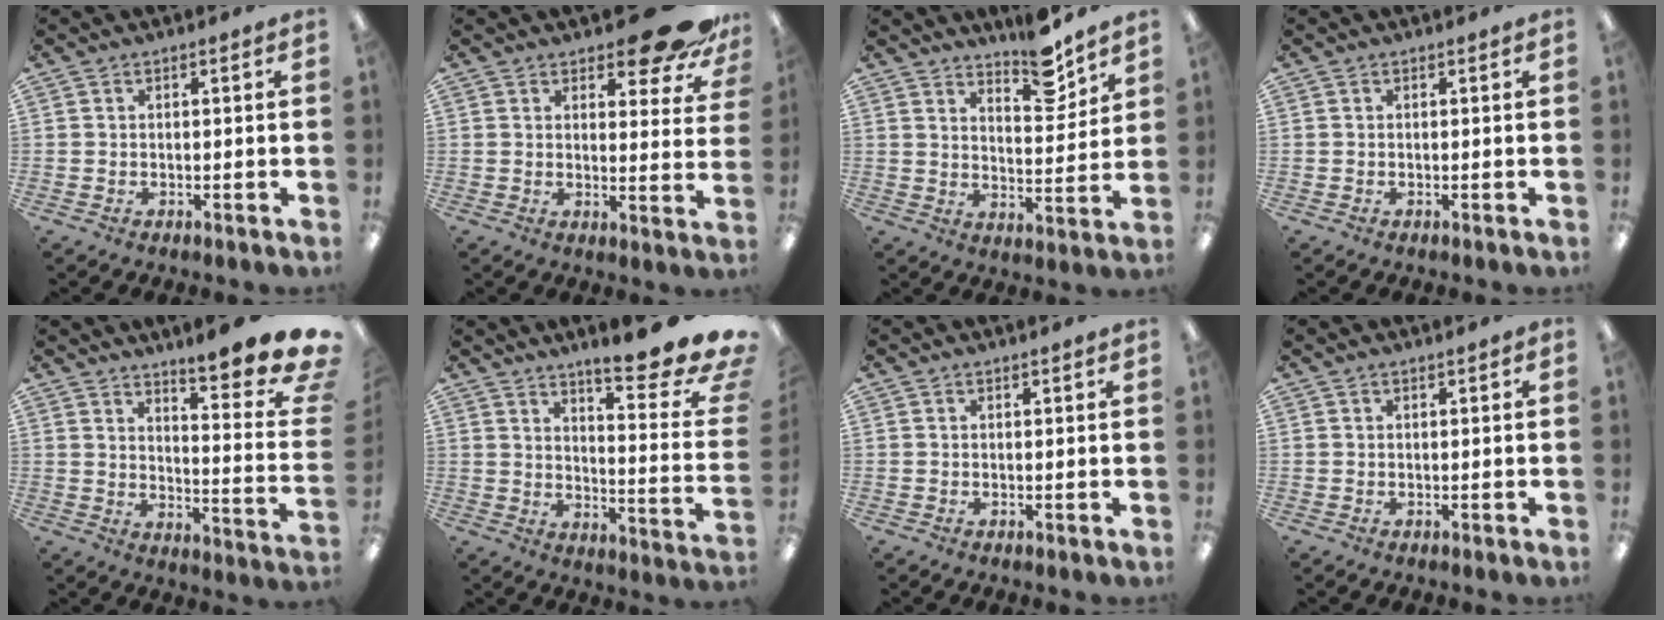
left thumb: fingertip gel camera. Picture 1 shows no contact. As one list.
[{"total": 14.2, "force": [9.9, 5.1, 8.9], "torque": [-0.106, -0.067, 0.164]}, {"total": 9.9, "force": [8.1, 3.3, 4.6], "torque": [-0.043, -0.062, 0.137]}, {"total": 0.0}, {"total": 13.6, "force": [10.5, 1.9, 8.4], "torque": [-0.111, -0.100, 0.169]}, {"total": 14.3, "force": [11.1, 1.8, 8.9], "torque": [-0.113, -0.107, 0.172]}, {"total": 0.5, "force": [0.4, 0.0, 0.4], "torque": [-0.007, 0.001, 0.006]}, {"total": 0.6, "force": [0.3, 0.2, 0.5], "torque": [-0.009, 0.002, 0.006]}]